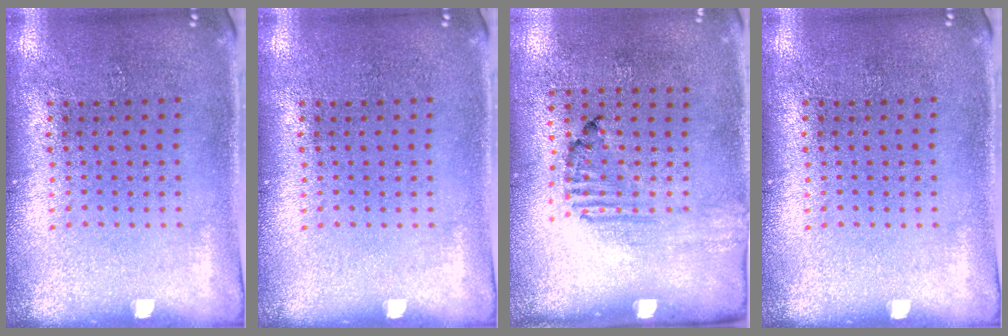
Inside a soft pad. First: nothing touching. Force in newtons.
{"total": 0.0}
{"total": 1.7, "press": 1.0, "slide": 1.4}
{"total": 0.0}